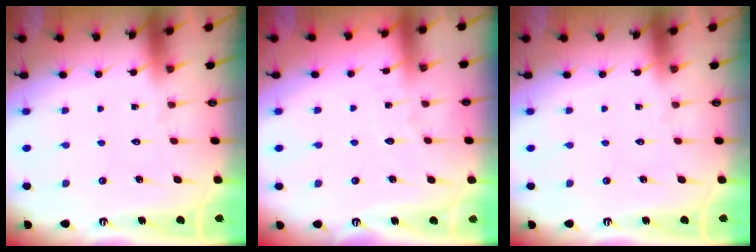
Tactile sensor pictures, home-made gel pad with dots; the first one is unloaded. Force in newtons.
{"total": 2.8, "press": 2.8, "slide": 0.1}
{"total": 0.0}